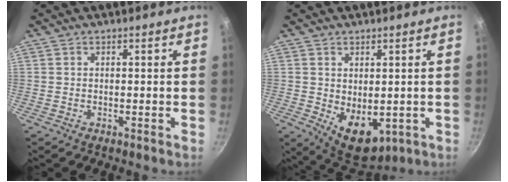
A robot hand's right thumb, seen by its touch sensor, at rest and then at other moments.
{"total": 8.7, "force": [-0.7, 5.7, 6.6], "torque": [-0.073, -0.017, 0.010]}